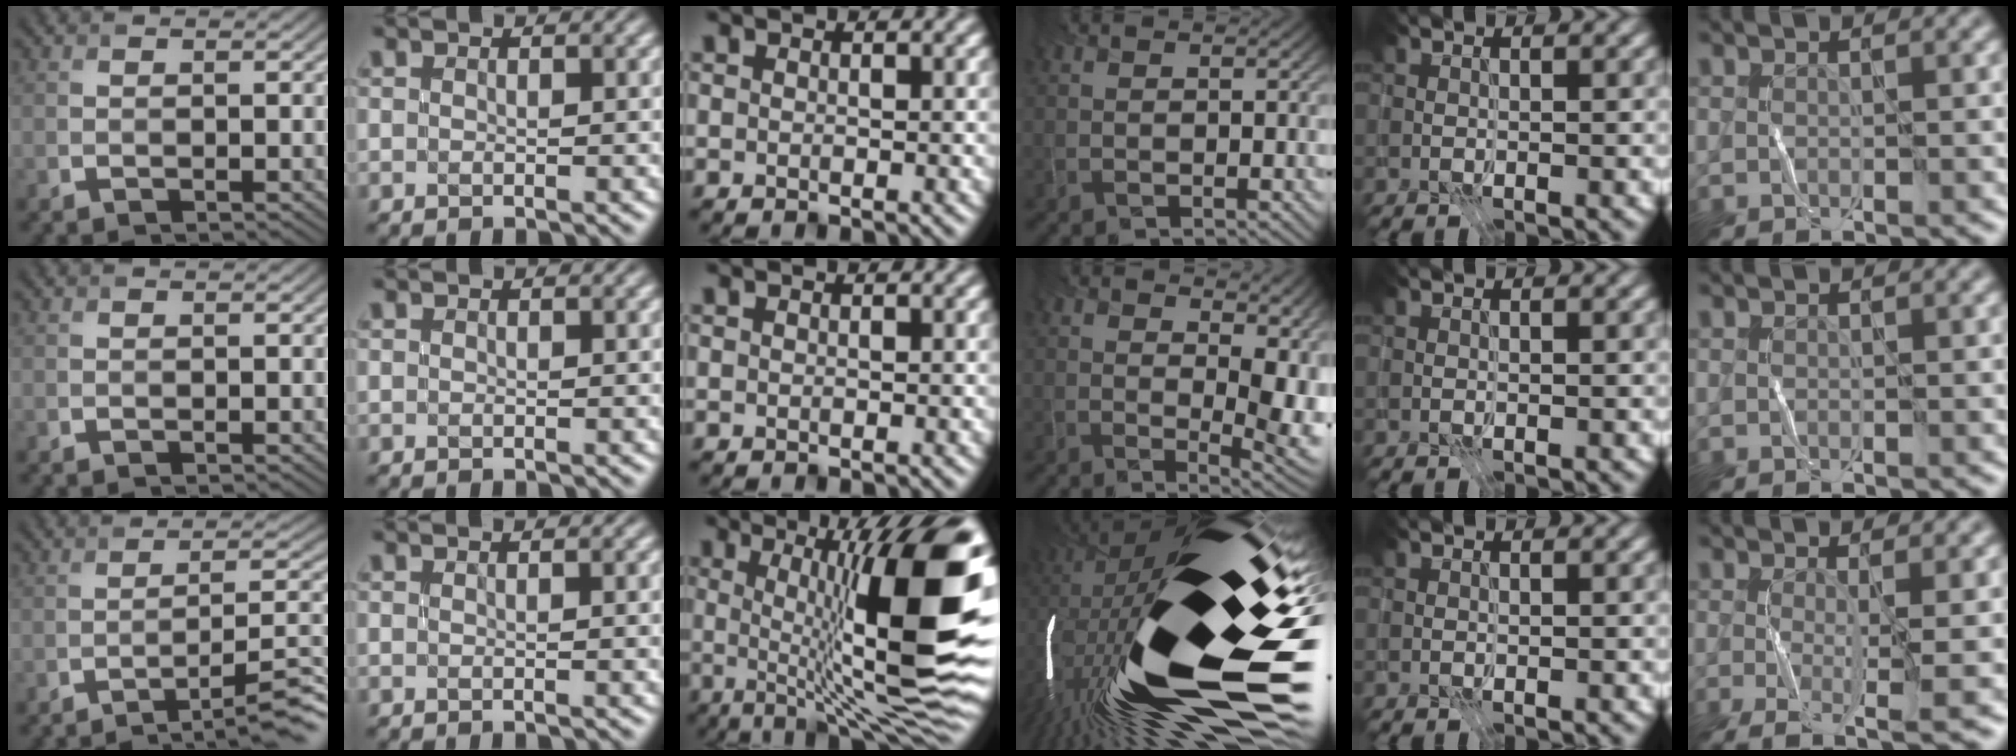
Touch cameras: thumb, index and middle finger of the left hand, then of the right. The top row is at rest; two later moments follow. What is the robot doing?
{"motion": "open", "object": "stapler"}